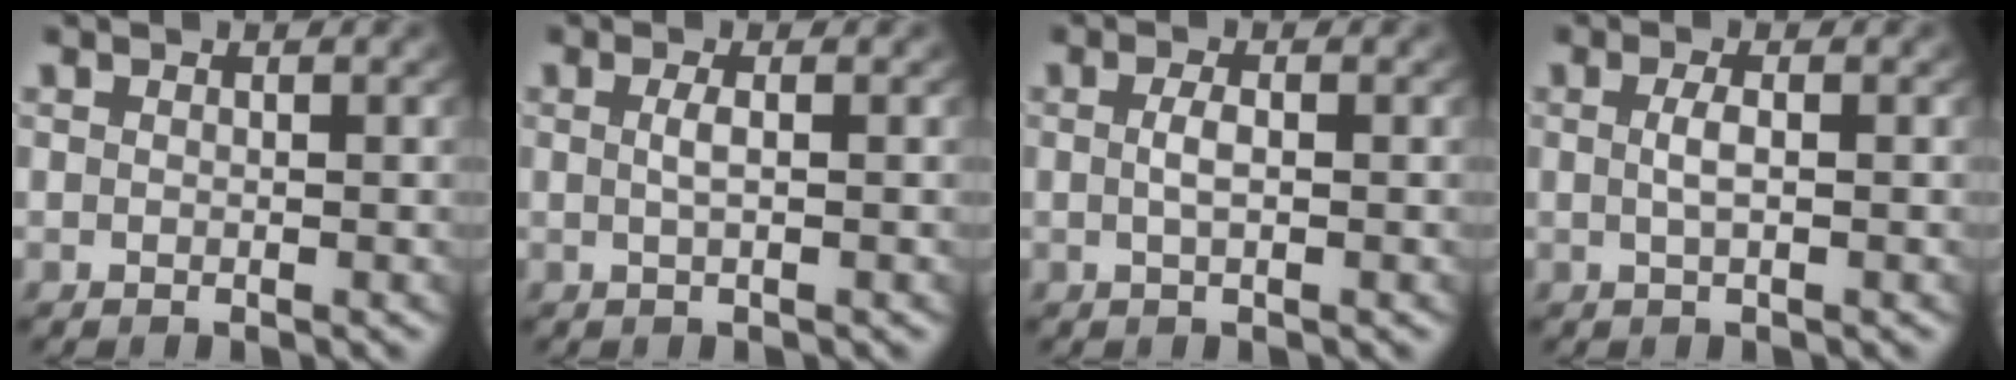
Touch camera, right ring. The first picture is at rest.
{"total": 1.2, "force": [-0.1, -0.1, 1.2], "torque": [-0.029, -0.007, 0.003]}
{"total": 1.4, "force": [-0.2, 0.1, 1.3], "torque": [-0.034, -0.008, 0.001]}
{"total": 1.5, "force": [-0.2, 0.0, 1.4], "torque": [-0.035, -0.008, 0.002]}